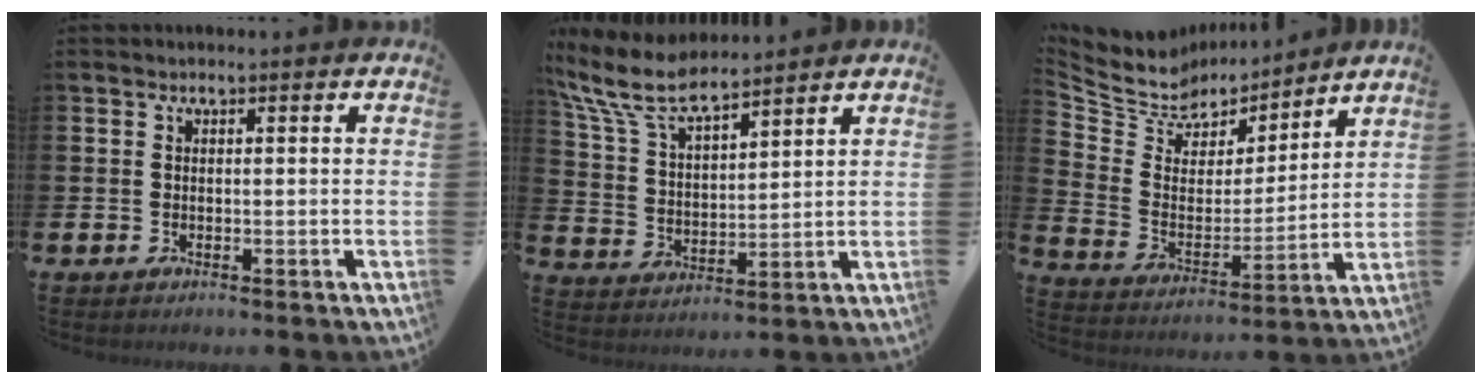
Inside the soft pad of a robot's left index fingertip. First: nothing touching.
{"total": 8.7, "force": [7.8, 1.9, 3.4], "torque": [-0.102, -0.032, 0.141]}
{"total": 7.3, "force": [6.7, 2.8, -0.4], "torque": [-0.050, -0.057, 0.120]}